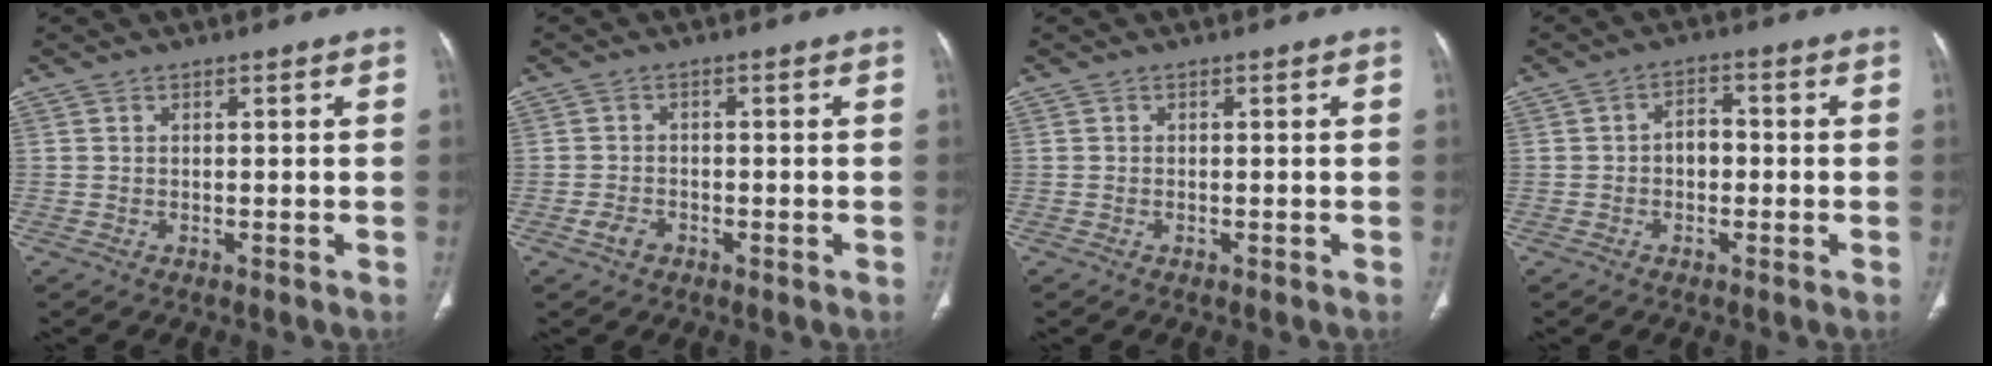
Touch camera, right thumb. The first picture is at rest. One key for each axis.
{"total": 2.3, "fx": -1.1, "fy": 1.7, "fz": 1.1, "tx": -0.021, "ty": 0.008, "tz": -0.019}
{"total": 0.0}
{"total": 3.7, "fx": -0.5, "fy": 2.6, "fz": 2.6, "tx": -0.027, "ty": 0.016, "tz": -0.014}